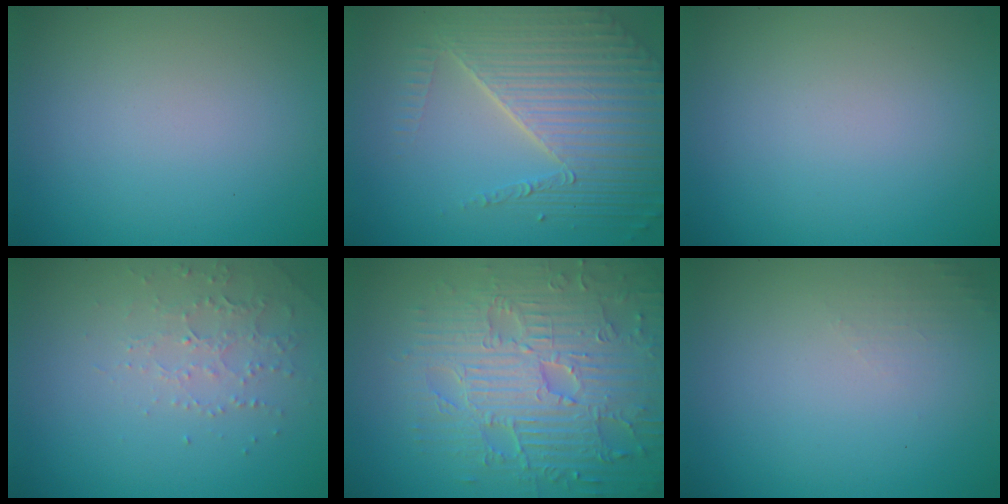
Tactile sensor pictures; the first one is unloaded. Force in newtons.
{"total": 7.7, "press": 5.4, "slide": 5.5}
{"total": 0.0}
{"total": 2.2, "press": 2.1, "slide": 0.6}
{"total": 9.0, "press": 6.5, "slide": 6.2}
{"total": 1.1, "press": 1.1, "slide": 0.3}